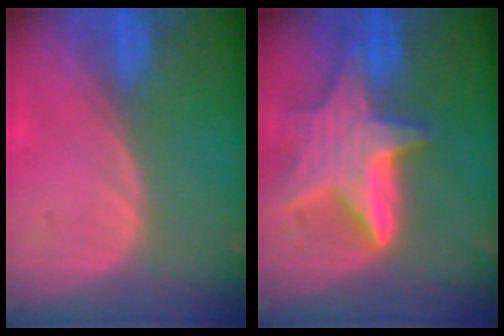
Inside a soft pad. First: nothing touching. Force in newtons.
{"total": 9.5, "press": 9.5, "slide": 0.6}